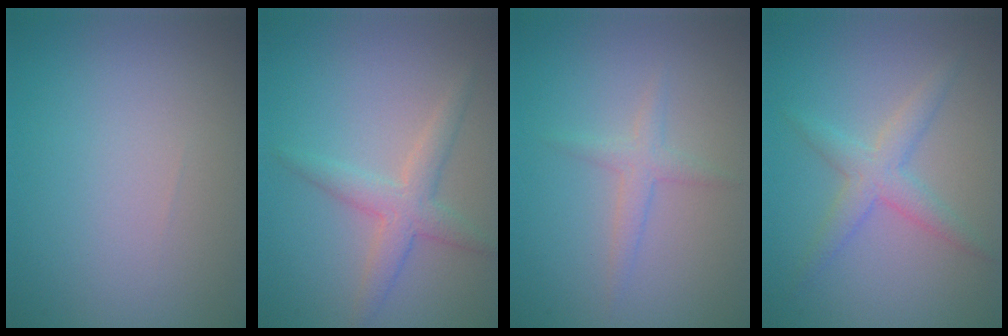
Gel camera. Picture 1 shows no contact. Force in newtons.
{"total": 3.0, "press": 3.0, "slide": 0.1}
{"total": 1.6, "press": 1.6, "slide": 0.0}
{"total": 2.8, "press": 2.8, "slide": 0.1}